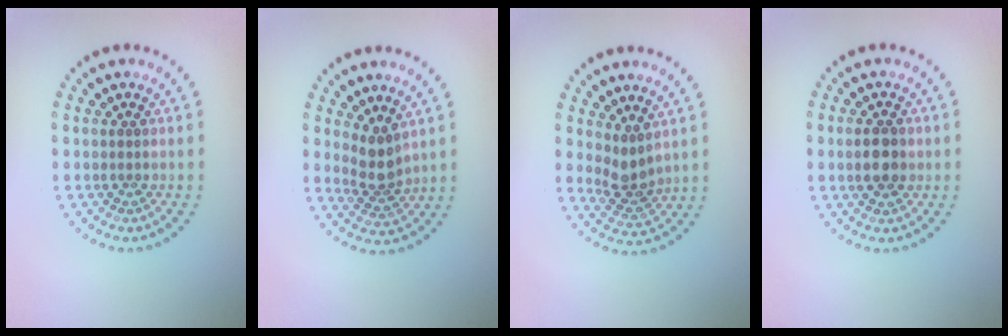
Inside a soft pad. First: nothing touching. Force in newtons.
{"total": 2.7, "press": 2.2, "slide": 1.7}
{"total": 2.5, "press": 2.2, "slide": 1.2}
{"total": 3.0, "press": 3.0, "slide": 0.0}